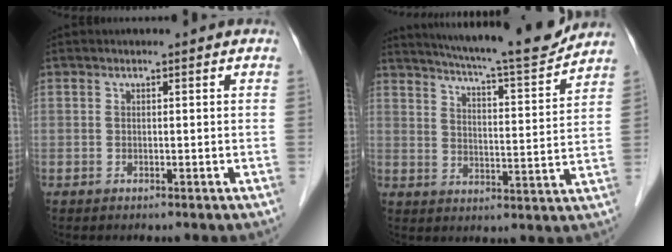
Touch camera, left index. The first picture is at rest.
{"total": 16.4, "force": [14.9, 0.3, 6.7], "torque": [-0.111, -0.019, 0.209]}